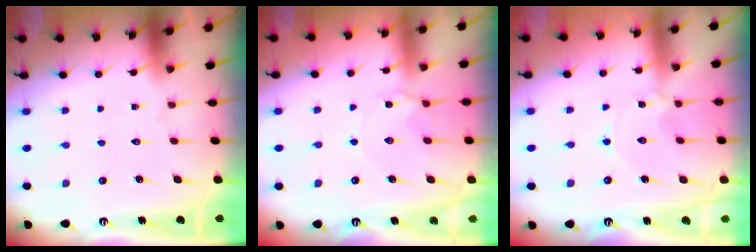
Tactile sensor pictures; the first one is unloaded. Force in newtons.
{"total": 5.5, "press": 5.5, "slide": 0.5}
{"total": 0.0}